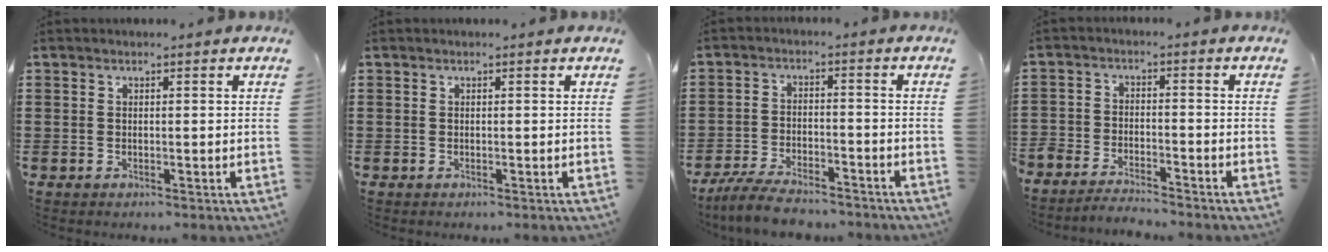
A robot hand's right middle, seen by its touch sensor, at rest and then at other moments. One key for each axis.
{"total": 0.0}
{"total": 5.9, "fx": -5.4, "fy": 1.0, "fz": 2.3, "tx": -0.056, "ty": -0.002, "tz": -0.108}
{"total": 3.9, "fx": -3.9, "fy": 0.5, "fz": -0.2, "tx": -0.003, "ty": 0.004, "tz": -0.084}